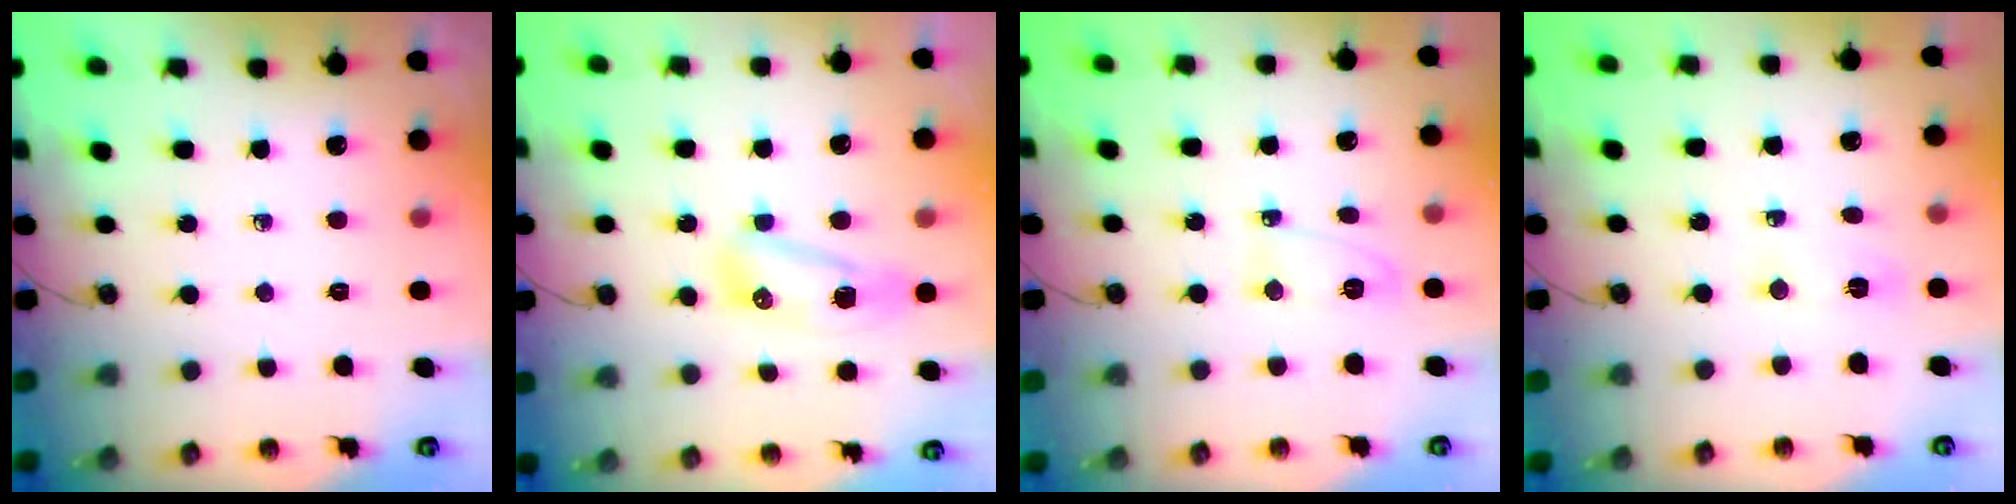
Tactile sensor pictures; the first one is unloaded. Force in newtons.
{"total": 13.9, "press": 10.7, "slide": 8.8}
{"total": 4.4, "press": 4.3, "slide": 0.8}
{"total": 3.0, "press": 2.8, "slide": 1.1}